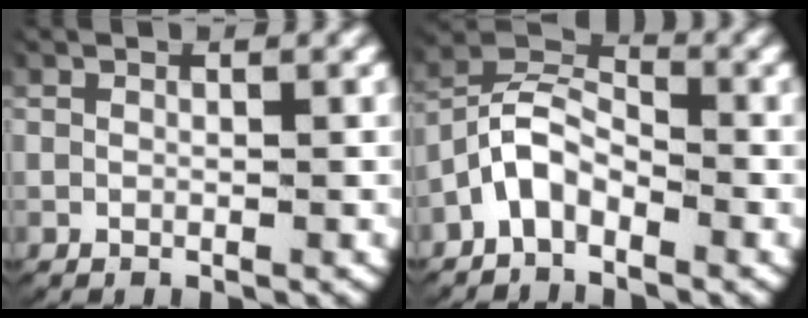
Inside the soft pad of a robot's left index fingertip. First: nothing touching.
{"total": 5.4, "force": [-0.8, 4.4, 2.9], "torque": [-0.067, -0.005, -0.026]}